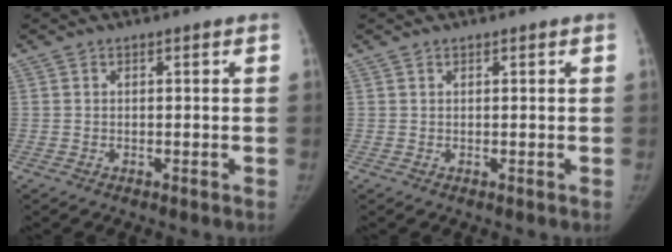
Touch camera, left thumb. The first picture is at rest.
{"total": 0.0}